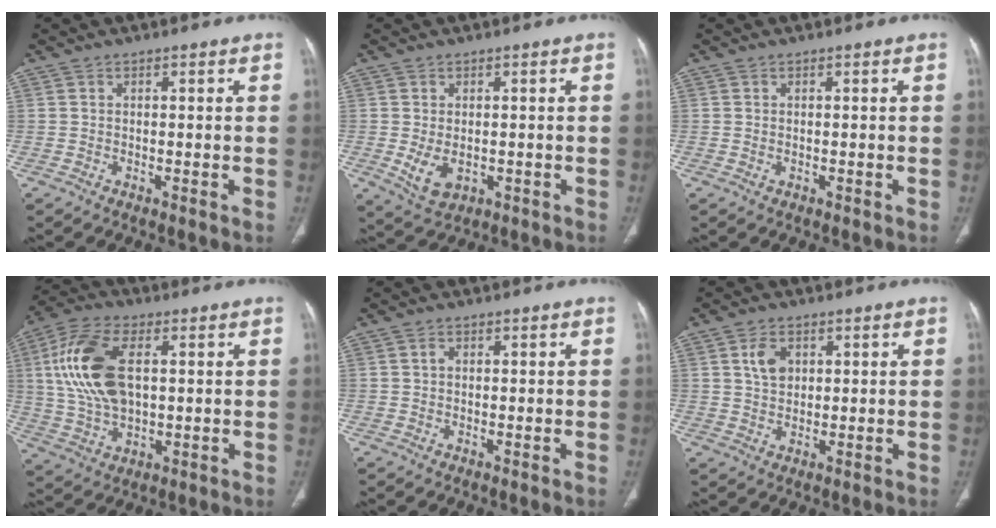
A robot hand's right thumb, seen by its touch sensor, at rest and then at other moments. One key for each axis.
{"total": 4.8, "fx": -0.8, "fy": 3.2, "fz": 3.5, "tx": -0.062, "ty": -0.008, "tz": 0.002}
{"total": 0.0}
{"total": 16.0, "fx": 2.8, "fy": 8.8, "fz": 13.0, "tx": -0.267, "ty": 0.009, "tz": 0.056}
{"total": 0.8, "fx": 0.1, "fy": 0.6, "fz": 0.4, "tx": -0.007, "ty": 0.002, "tz": 0.002}
{"total": 4.2, "fx": 1.2, "fy": 3.1, "fz": 2.6, "tx": -0.038, "ty": -0.003, "tz": 0.021}